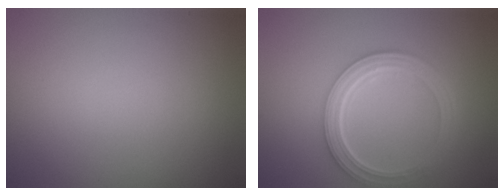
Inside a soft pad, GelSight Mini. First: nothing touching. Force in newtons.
{"total": 5.0, "press": 3.7, "slide": 3.4}